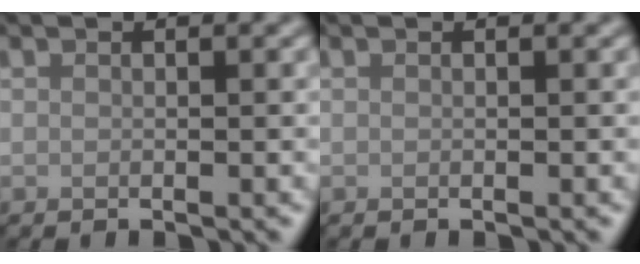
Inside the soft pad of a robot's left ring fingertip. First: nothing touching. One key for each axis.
{"total": 0.0}